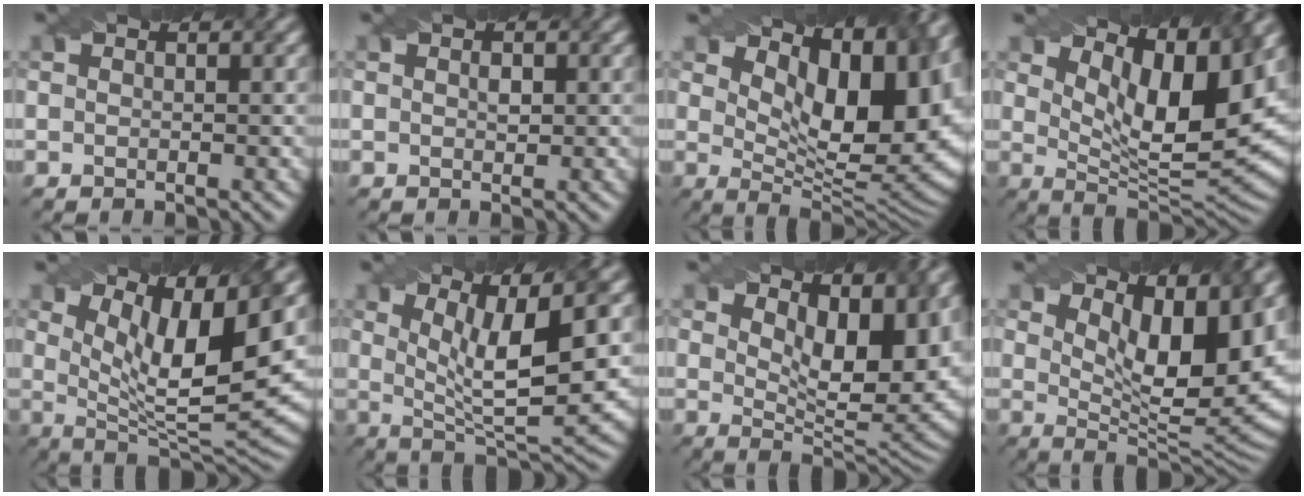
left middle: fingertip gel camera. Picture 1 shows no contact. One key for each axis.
{"total": 0.6, "fx": 0.2, "fy": 0.4, "fz": 0.5, "tx": -0.007, "ty": 0.002, "tz": 0.005}
{"total": 14.0, "fx": 5.2, "fy": 6.6, "fz": 11.1, "tx": -0.135, "ty": 0.009, "tz": 0.087}
{"total": 10.4, "fx": 4.8, "fy": 3.5, "fz": 8.6, "tx": -0.144, "ty": -0.007, "tz": 0.084}
{"total": 10.6, "fx": 4.2, "fy": 2.9, "fz": 9.3, "tx": -0.149, "ty": -0.005, "tz": 0.074}
{"total": 7.9, "fx": 2.0, "fy": 2.0, "fz": 7.4, "tx": -0.127, "ty": -0.005, "tz": 0.038}
{"total": 9.6, "fx": 4.2, "fy": 4.0, "fz": 7.6, "tx": -0.110, "ty": -0.004, "tz": 0.069}
{"total": 11.0, "fx": 4.5, "fy": 4.0, "fz": 9.3, "tx": -0.128, "ty": -0.008, "tz": 0.073}